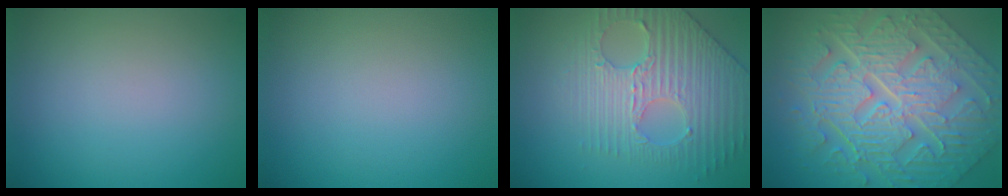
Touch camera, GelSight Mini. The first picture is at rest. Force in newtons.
{"total": 0.0}
{"total": 4.5, "press": 4.4, "slide": 1.0}
{"total": 11.4, "press": 7.9, "slide": 8.3}